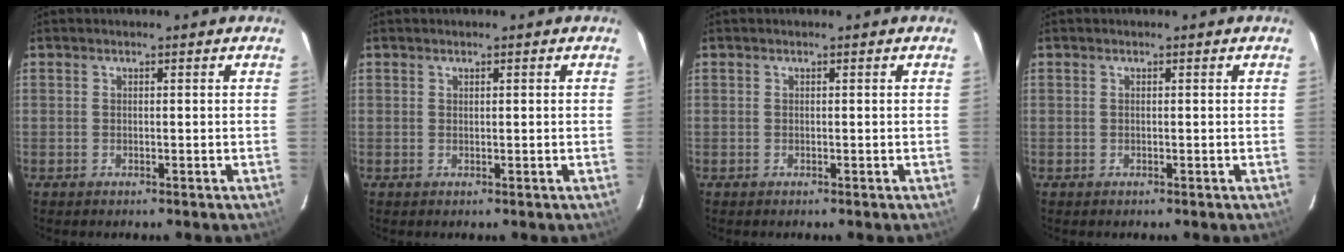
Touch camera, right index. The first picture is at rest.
{"total": 0.0}
{"total": 0.0}
{"total": 0.0}